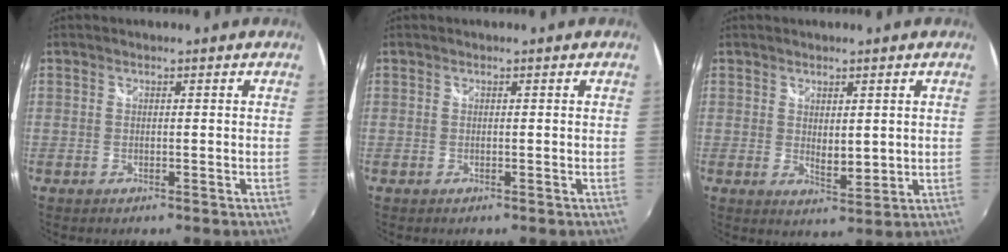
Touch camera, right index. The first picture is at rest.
{"total": 0.0}
{"total": 4.1, "force": [1.2, 2.1, 3.3], "torque": [-0.051, -0.010, 0.026]}